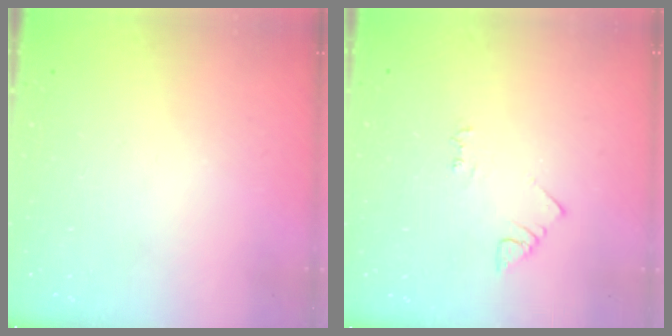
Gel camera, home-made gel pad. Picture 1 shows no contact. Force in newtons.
{"total": 4.2, "press": 4.1, "slide": 0.6}